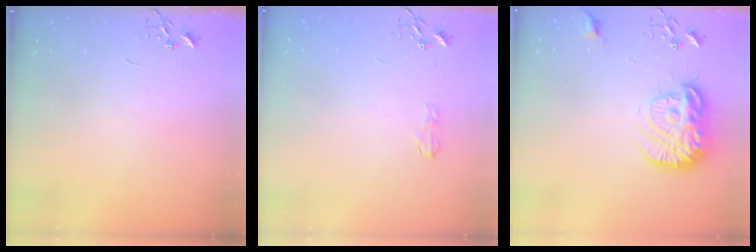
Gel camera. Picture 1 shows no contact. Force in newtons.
{"total": 6.3, "press": 6.3, "slide": 0.8}
{"total": 18.0, "press": 17.9, "slide": 1.6}